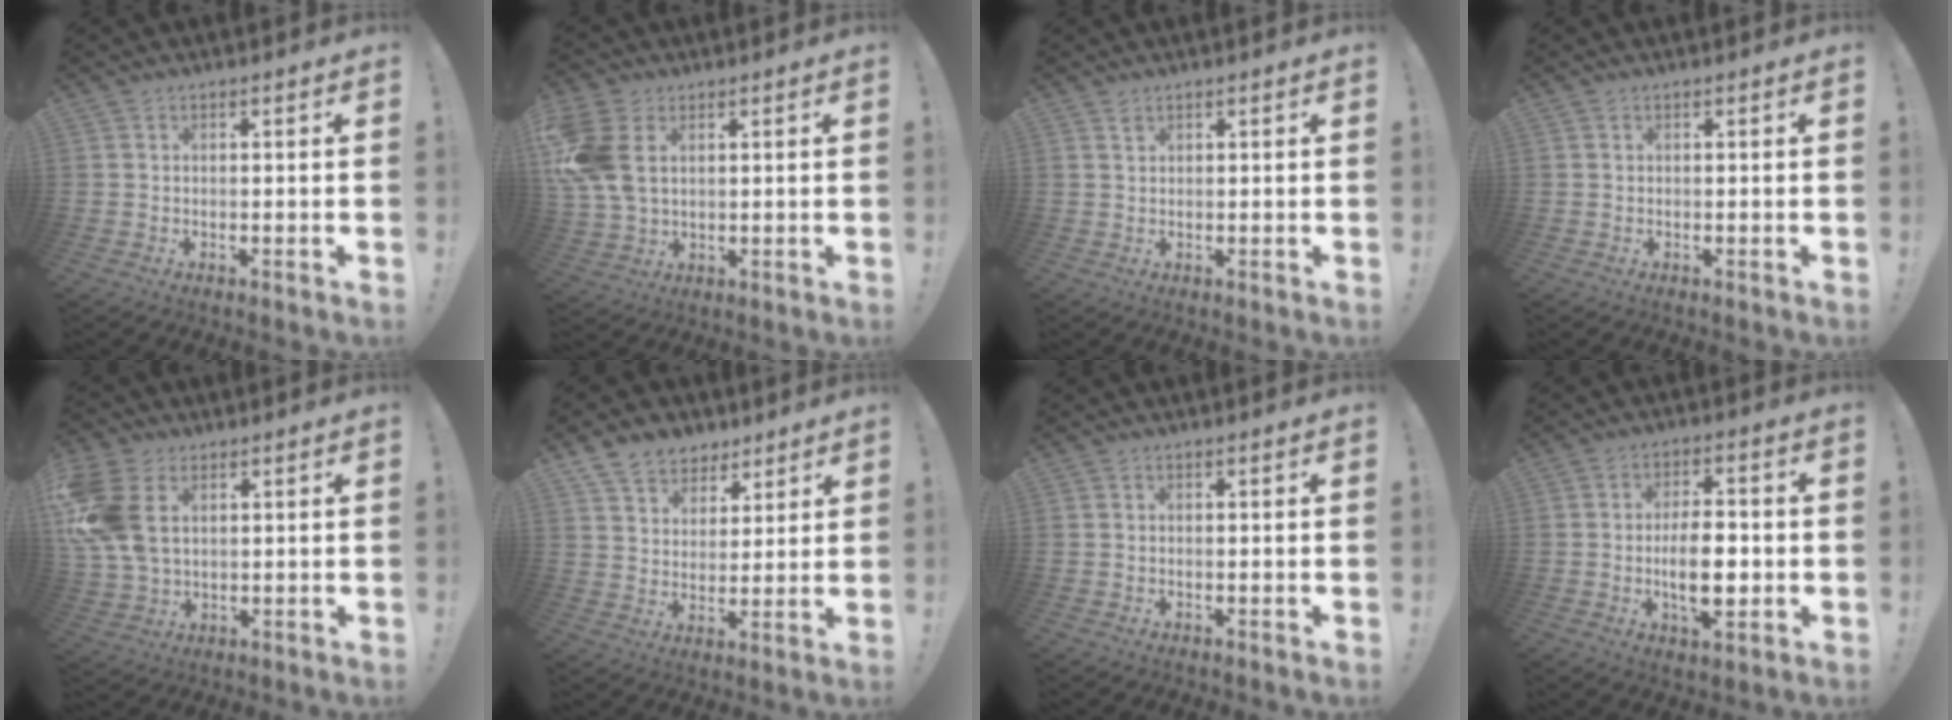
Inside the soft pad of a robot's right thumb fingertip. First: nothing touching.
{"total": 12.5, "force": [3.3, 8.7, 8.4], "torque": [-0.178, -0.003, 0.068]}
{"total": 1.1, "force": [0.8, 0.6, 0.3], "torque": [0.009, -0.007, 0.012]}
{"total": 0.0}
{"total": 14.7, "force": [3.9, 10.1, 10.0], "torque": [-0.211, -0.005, 0.078]}
{"total": 9.6, "force": [6.6, 6.7, 2.1], "torque": [-0.036, -0.043, 0.133]}
{"total": 0.0}
{"total": 11.1, "force": [-1.8, 5.2, 9.7], "torque": [-0.151, -0.003, -0.035]}